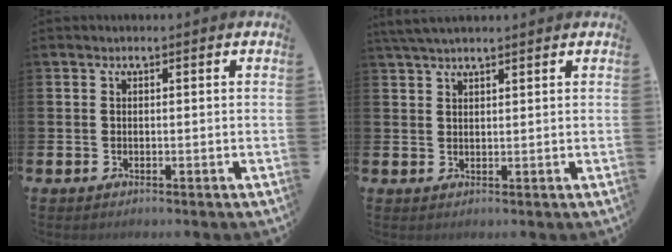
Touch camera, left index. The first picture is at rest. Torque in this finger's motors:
{"motor_torque": [0.93, -1.20, 0.13, 0.05]}